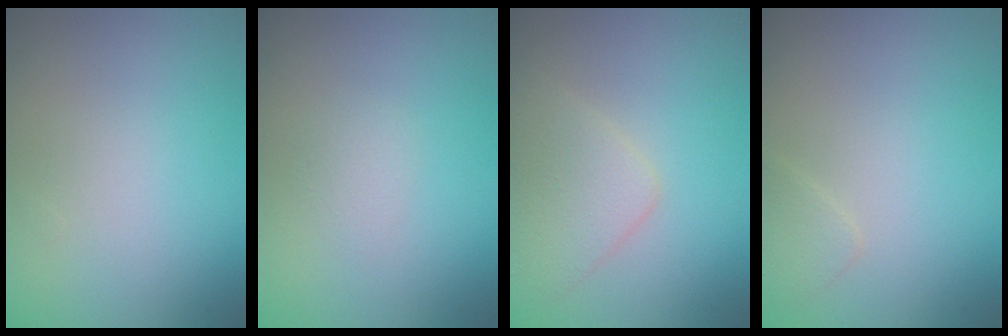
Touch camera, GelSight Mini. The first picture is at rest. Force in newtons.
{"total": 0.8, "press": 0.8, "slide": 0.1}
{"total": 3.0, "press": 3.0, "slide": 0.1}
{"total": 1.1, "press": 1.1, "slide": 0.0}